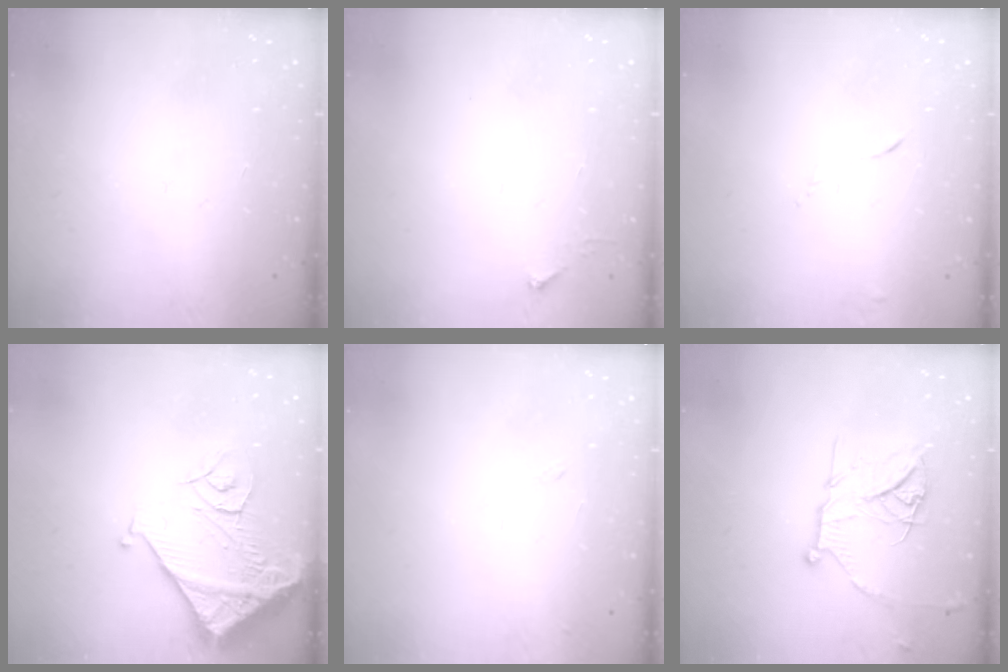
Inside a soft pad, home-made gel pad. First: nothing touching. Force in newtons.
{"total": 3.1, "press": 3.1, "slide": 0.4}
{"total": 5.2, "press": 5.1, "slide": 0.6}
{"total": 13.6, "press": 13.6, "slide": 1.6}
{"total": 5.8, "press": 5.7, "slide": 0.8}
{"total": 14.2, "press": 14.2, "slide": 1.2}